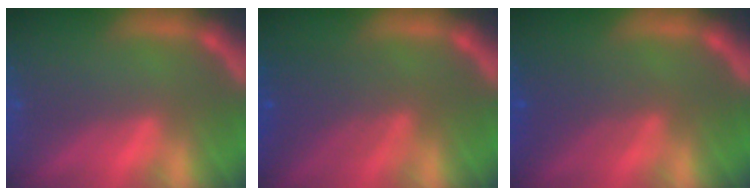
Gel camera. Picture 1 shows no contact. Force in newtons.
{"total": 4.6}
{"total": 3.6}